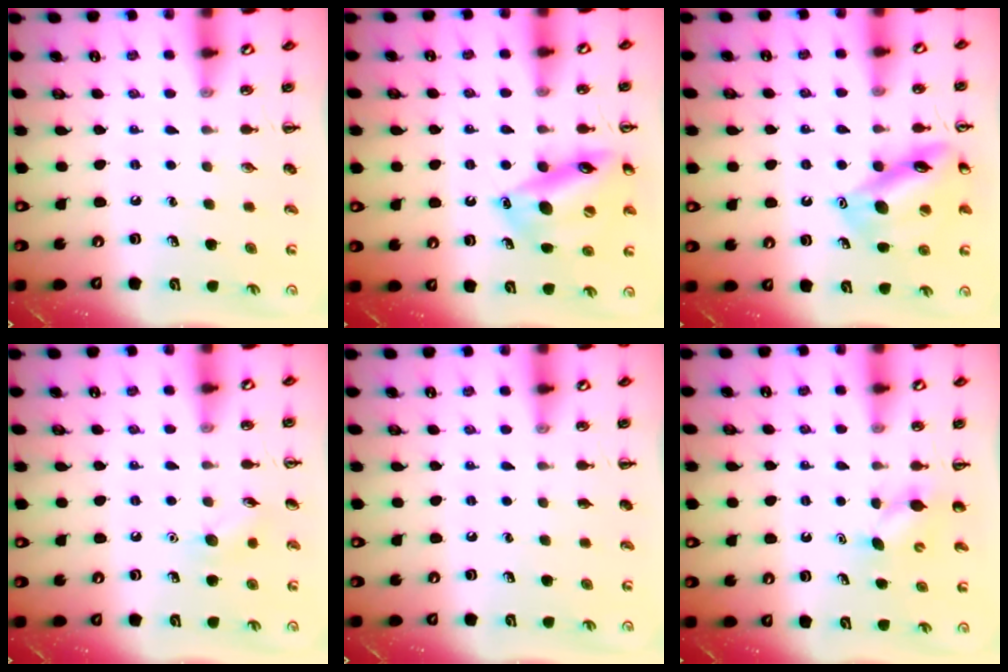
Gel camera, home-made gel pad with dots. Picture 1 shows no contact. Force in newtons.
{"total": 16.3, "press": 16.2, "slide": 2.3}
{"total": 14.9, "press": 14.8, "slide": 1.4}
{"total": 6.4, "press": 6.1, "slide": 1.9}
{"total": 0.0}
{"total": 4.5, "press": 4.4, "slide": 1.3}